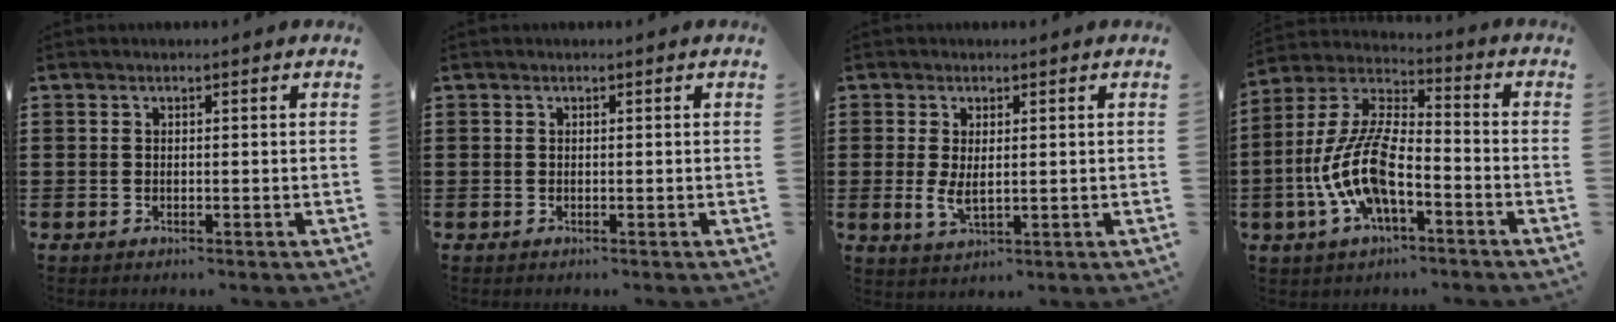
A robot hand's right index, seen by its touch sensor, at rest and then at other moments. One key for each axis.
{"total": 0.0}
{"total": 3.4, "fx": 0.5, "fy": 1.6, "fz": 3.0, "tx": -0.066, "ty": 0.001, "tz": 0.006}
{"total": 11.8, "fx": -4.4, "fy": 4.8, "fz": 9.8, "tx": -0.244, "ty": -0.009, "tz": -0.092}